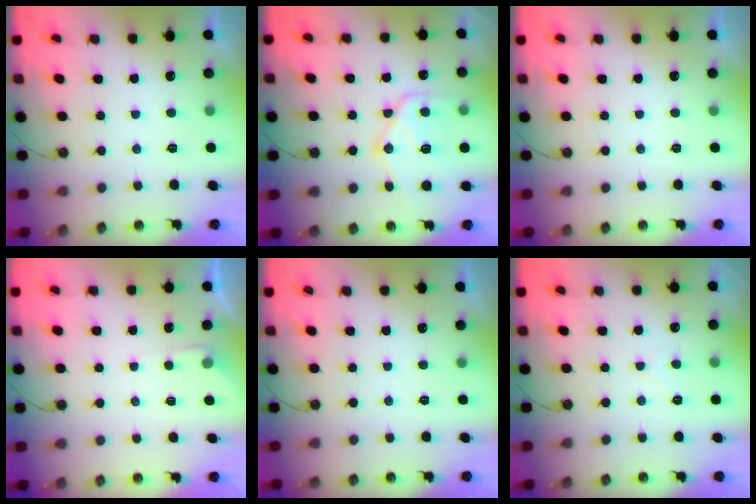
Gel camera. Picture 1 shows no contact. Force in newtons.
{"total": 15.7, "press": 15.6, "slide": 1.2}
{"total": 0.0}
{"total": 3.2, "press": 3.2, "slide": 0.4}
{"total": 0.0}
{"total": 4.7, "press": 4.6, "slide": 0.7}